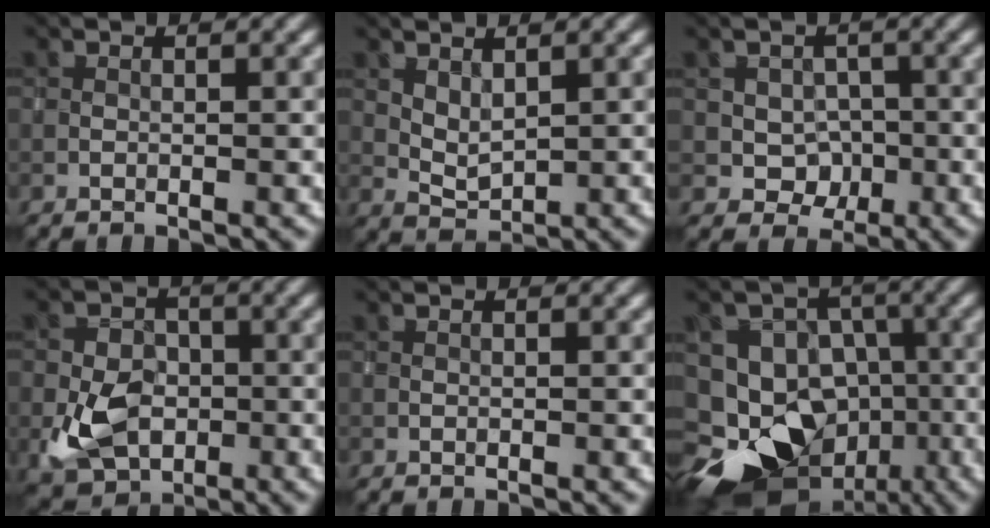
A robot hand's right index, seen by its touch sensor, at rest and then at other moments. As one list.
[{"total": 1.8, "force": [1.2, 0.9, 1.0], "torque": [-0.022, -0.005, 0.030]}, {"total": 2.7, "force": [-0.2, 2.4, 1.2], "torque": [-0.010, -0.003, -0.004]}, {"total": 5.5, "force": [-1.3, 4.2, 3.3], "torque": [-0.067, -0.007, -0.027]}, {"total": 0.0}, {"total": 13.6, "force": [-6.3, 11.2, 4.5], "torque": [-0.072, -0.027, -0.117]}]